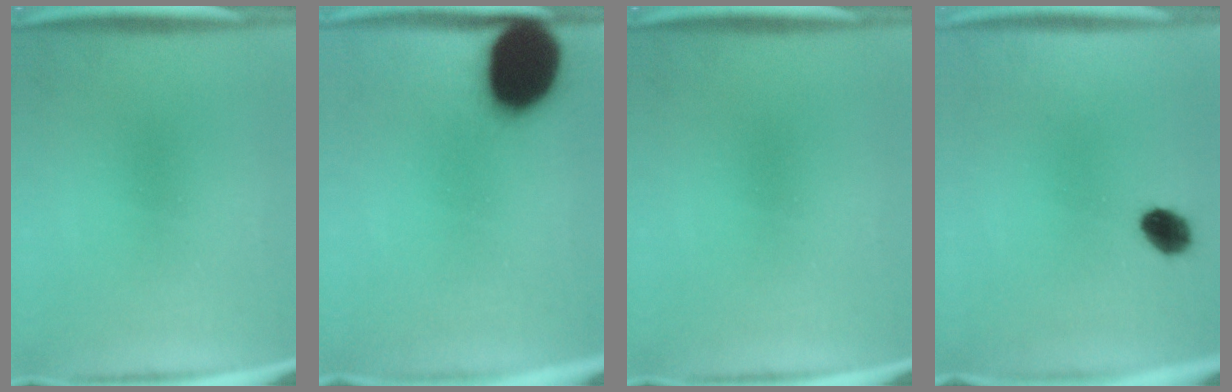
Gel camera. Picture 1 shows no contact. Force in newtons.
{"total": 20.5}
{"total": 0.0}
{"total": 5.3}